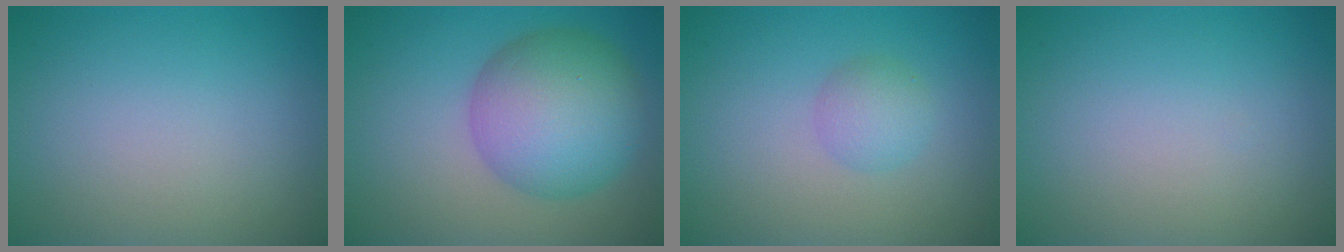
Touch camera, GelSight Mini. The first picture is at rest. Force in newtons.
{"total": 8.6, "press": 8.6, "slide": 0.1}
{"total": 2.1, "press": 2.1, "slide": 0.0}
{"total": 0.0}